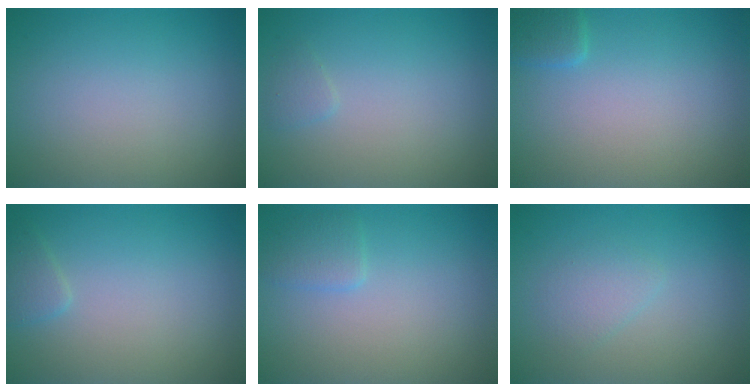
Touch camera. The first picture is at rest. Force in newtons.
{"total": 0.7, "press": 0.7, "slide": 0.1}
{"total": 1.5, "press": 1.5, "slide": 0.1}
{"total": 1.1, "press": 1.1, "slide": 0.1}
{"total": 1.4, "press": 1.4, "slide": 0.0}
{"total": 1.5, "press": 1.5, "slide": 0.1}